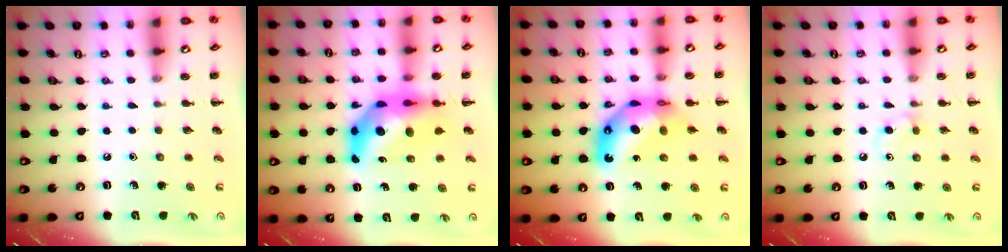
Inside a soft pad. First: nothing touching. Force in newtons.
{"total": 13.4, "press": 12.7, "slide": 4.2}
{"total": 12.3, "press": 11.7, "slide": 3.7}
{"total": 3.4, "press": 3.2, "slide": 1.4}